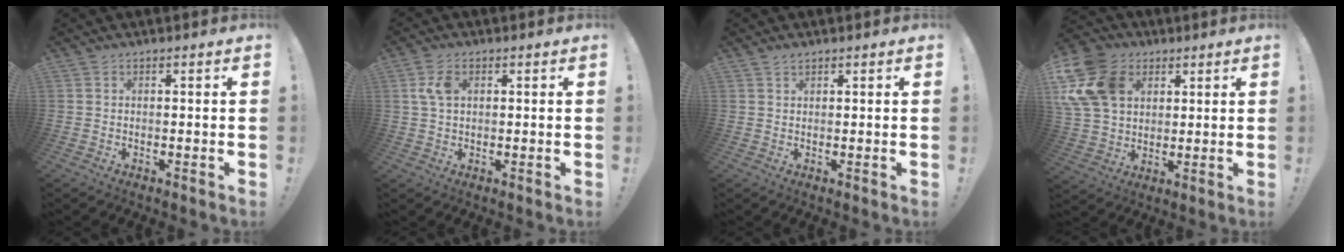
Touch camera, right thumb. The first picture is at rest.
{"total": 5.5, "force": [1.6, 3.3, 4.1], "torque": [-0.086, 0.006, 0.029]}
{"total": 1.3, "force": [1.0, 0.5, 0.5], "torque": [-0.008, -0.003, 0.019]}
{"total": 17.4, "force": [5.6, 13.1, 9.9], "torque": [-0.193, -0.015, 0.110]}